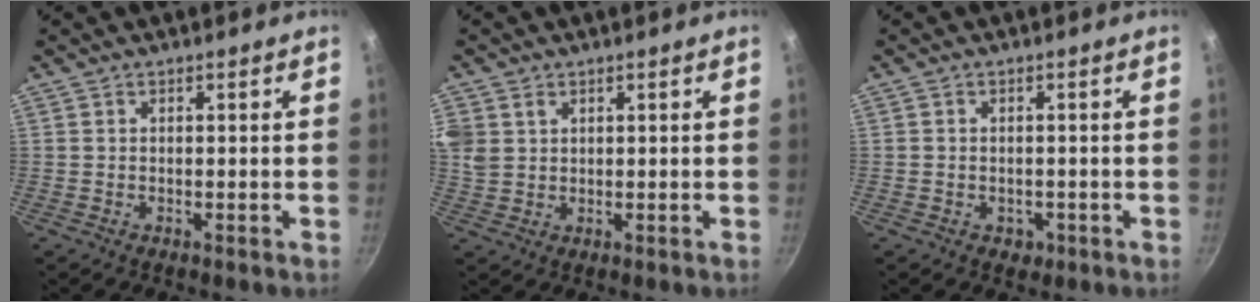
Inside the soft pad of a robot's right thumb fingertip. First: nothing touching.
{"total": 8.7, "force": [3.2, 6.8, 4.5], "torque": [-0.107, 0.016, 0.071]}
{"total": 2.3, "force": [-0.8, 1.9, 0.9], "torque": [-0.009, 0.005, -0.004]}